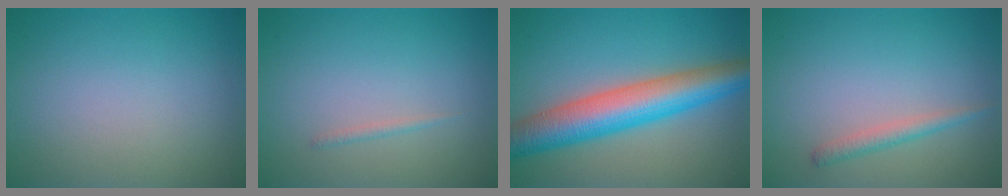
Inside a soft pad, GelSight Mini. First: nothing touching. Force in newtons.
{"total": 0.6, "press": 0.6, "slide": 0.1}
{"total": 8.6, "press": 8.6, "slide": 0.0}
{"total": 1.6, "press": 1.6, "slide": 0.1}